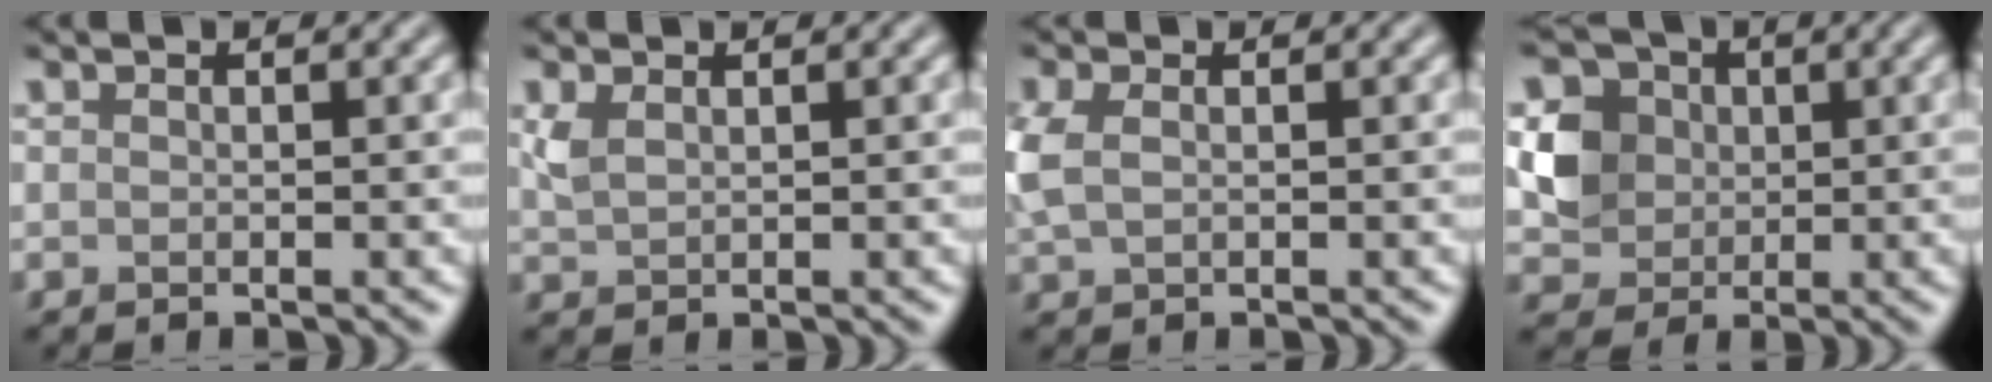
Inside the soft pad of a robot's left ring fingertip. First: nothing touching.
{"total": 1.6, "force": [0.8, 0.8, 1.1], "torque": [-0.028, 0.000, 0.022]}
{"total": 2.7, "force": [0.3, 1.7, 2.0], "torque": [-0.059, 0.003, 0.006]}
{"total": 4.2, "force": [0.5, 3.8, 1.7], "torque": [-0.031, 0.003, 0.008]}